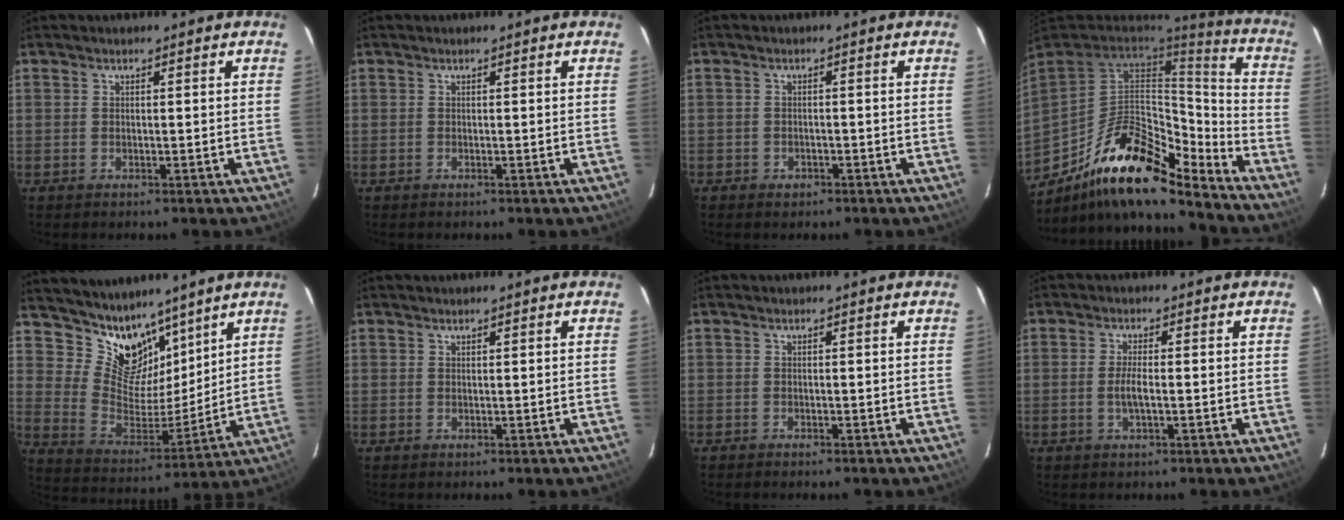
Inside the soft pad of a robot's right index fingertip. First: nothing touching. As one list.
[{"total": 0.0}, {"total": 1.9, "force": [-1.1, 1.5, 0.2], "torque": [-0.008, 0.003, -0.016]}, {"total": 21.3, "force": [-15.9, 6.7, 12.5], "torque": [-0.223, 0.005, -0.271]}, {"total": 12.8, "force": [10.2, 6.8, 3.8], "torque": [-0.075, -0.006, 0.198]}, {"total": 0.0}, {"total": 0.6, "force": [-0.6, 0.2, 0.1], "torque": [-0.005, -0.002, -0.011]}, {"total": 2.7, "force": [-0.7, 0.4, 2.6], "torque": [-0.051, -0.004, -0.012]}]